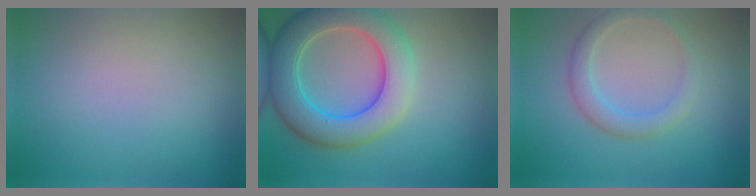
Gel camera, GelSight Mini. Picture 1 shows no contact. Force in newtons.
{"total": 8.3, "press": 8.3, "slide": 0.3}
{"total": 2.6, "press": 2.5, "slide": 0.2}